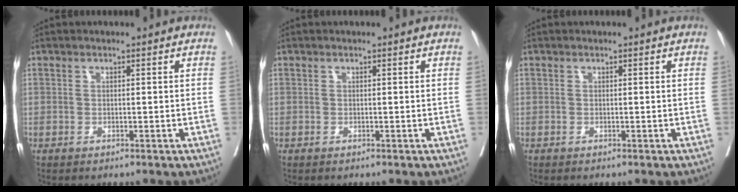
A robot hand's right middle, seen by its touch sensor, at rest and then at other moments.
{"total": 0.0}
{"total": 0.0}